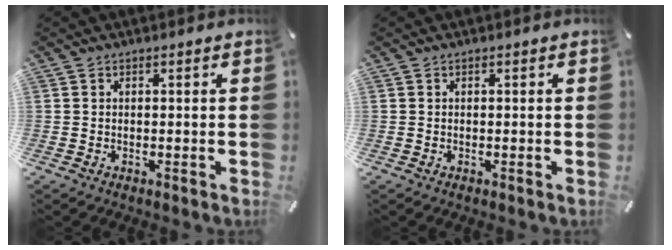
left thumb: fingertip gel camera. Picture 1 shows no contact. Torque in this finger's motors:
{"motor_torque": [0.00, 0.00, 0.00, 0.00, 0.00]}